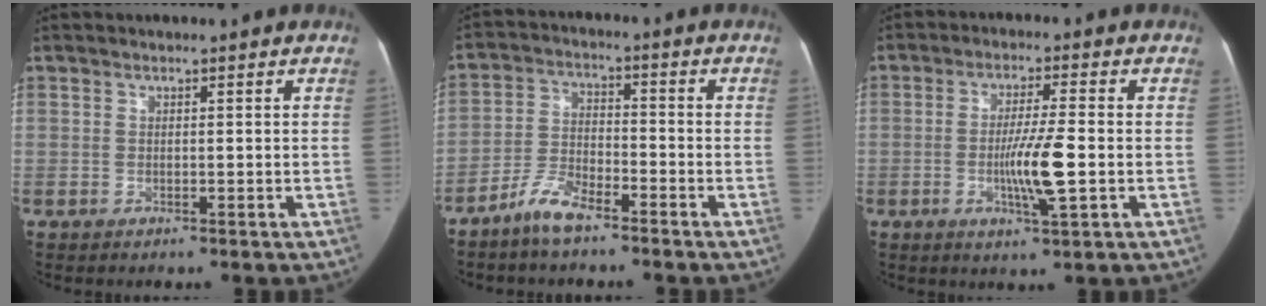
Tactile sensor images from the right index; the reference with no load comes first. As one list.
[{"total": 6.5, "force": [-5.0, 2.2, 3.5], "torque": [-0.081, 0.000, -0.100]}, {"total": 8.0, "force": [-1.5, 0.5, 7.9], "torque": [-0.144, -0.007, -0.028]}]